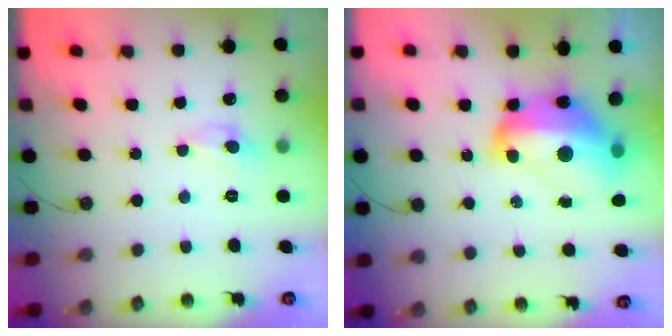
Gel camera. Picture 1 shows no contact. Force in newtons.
{"total": 14.1, "press": 14.0, "slide": 1.9}